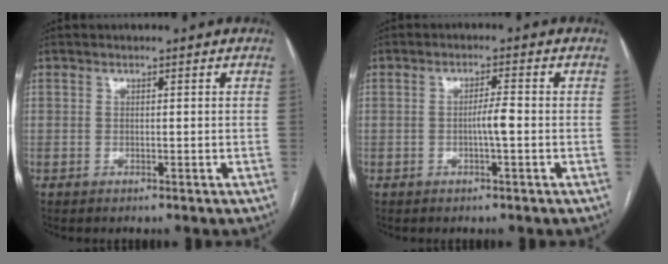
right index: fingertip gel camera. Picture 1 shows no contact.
{"total": 2.8, "force": [-0.6, 0.0, 2.7], "torque": [-0.047, 0.001, -0.011]}